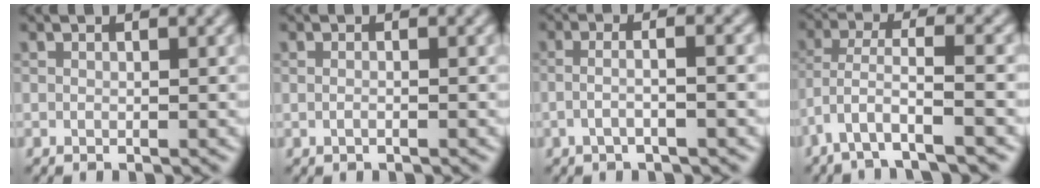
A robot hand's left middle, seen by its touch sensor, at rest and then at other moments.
{"total": 0.6, "force": [-0.2, 0.2, 0.5], "torque": [-0.013, -0.003, -0.007]}
{"total": 3.2, "force": [-0.5, 1.0, 3.0], "torque": [-0.037, 0.006, -0.018]}
{"total": 4.7, "force": [-2.8, 0.7, 3.7], "torque": [-0.076, -0.001, -0.058]}